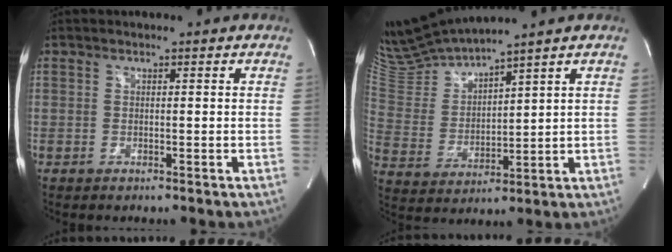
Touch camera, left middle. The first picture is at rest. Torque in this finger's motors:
{"motor_torque": [-0.36, -0.39, -0.15, 0.06]}